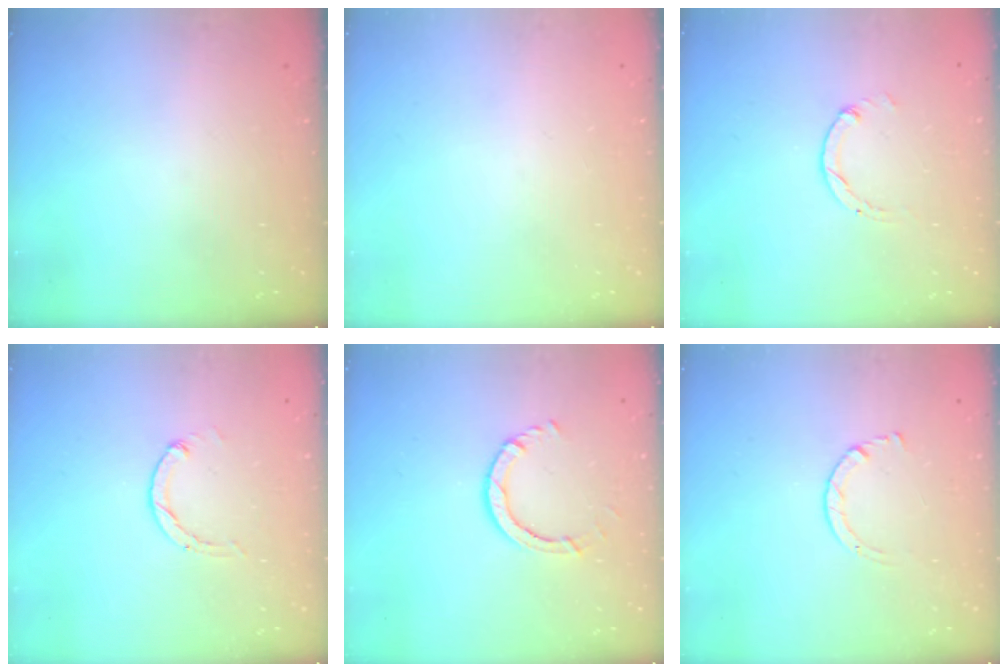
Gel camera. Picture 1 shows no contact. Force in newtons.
{"total": 0.0}
{"total": 0.7, "press": 0.7, "slide": 0.2}
{"total": 0.0}
{"total": 3.8, "press": 3.8, "slide": 0.5}
{"total": 2.7, "press": 2.7, "slide": 0.3}